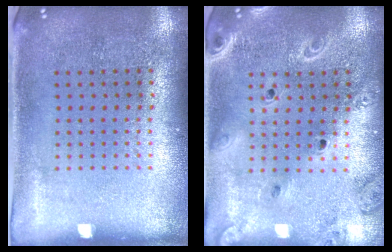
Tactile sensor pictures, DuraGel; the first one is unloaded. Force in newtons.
{"total": 2.1, "press": 1.9, "slide": 0.9}